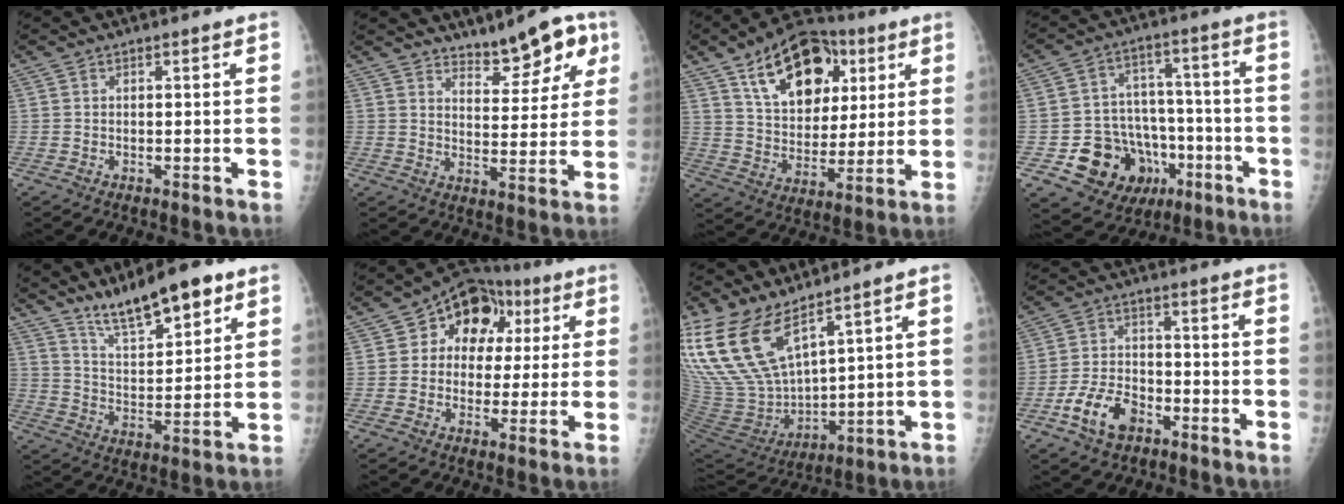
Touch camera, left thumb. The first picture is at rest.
{"total": 9.6, "force": [6.4, 3.9, 6.0], "torque": [-0.050, -0.031, 0.096]}
{"total": 19.6, "force": [8.8, 12.3, 12.5], "torque": [-0.155, -0.022, 0.147]}
{"total": 16.9, "force": [-6.3, 13.6, 7.8], "torque": [-0.088, 0.066, -0.083]}
{"total": 13.2, "force": [9.4, 3.8, 8.4], "torque": [-0.120, -0.055, 0.169]}
{"total": 13.4, "force": [3.9, 10.1, 7.9], "torque": [-0.052, 0.016, 0.051]}
{"total": 18.6, "force": [12.5, 8.0, 11.3], "torque": [-0.223, -0.065, 0.263]}
{"total": 8.9, "force": [-4.8, 5.5, 5.1], "torque": [-0.084, 0.025, -0.086]}